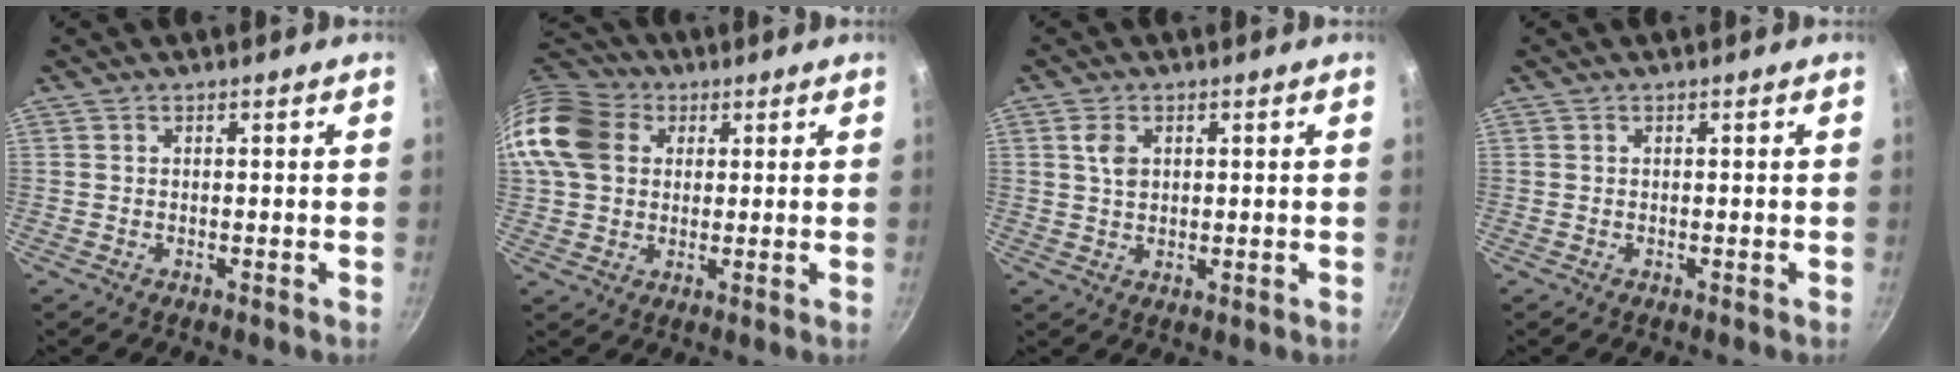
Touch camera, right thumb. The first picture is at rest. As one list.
[{"total": 15.5, "force": [4.0, 12.4, 8.5], "torque": [-0.167, 0.023, 0.063]}, {"total": 3.8, "force": [1.1, 2.5, 2.5], "torque": [-0.042, -0.002, 0.022]}, {"total": 0.0}]